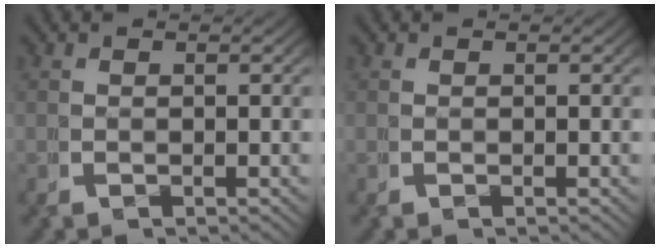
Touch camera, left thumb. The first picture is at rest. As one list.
[{"total": 0.0}]